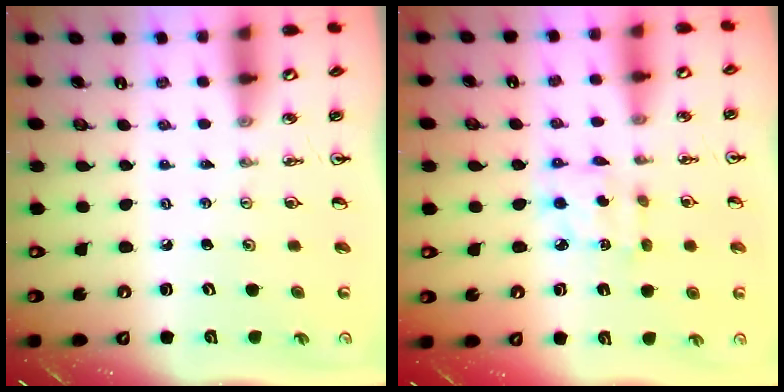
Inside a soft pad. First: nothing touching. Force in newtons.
{"total": 4.4, "press": 4.4, "slide": 0.2}